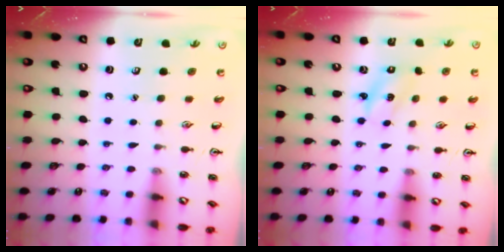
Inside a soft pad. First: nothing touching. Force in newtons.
{"total": 2.1, "press": 2.0, "slide": 0.7}